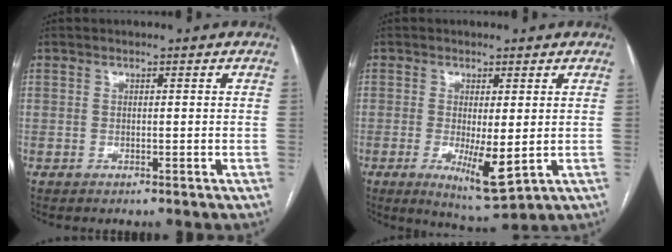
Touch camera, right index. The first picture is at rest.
{"total": 6.8, "force": [-1.2, 1.4, 6.6], "torque": [-0.108, -0.018, -0.010]}